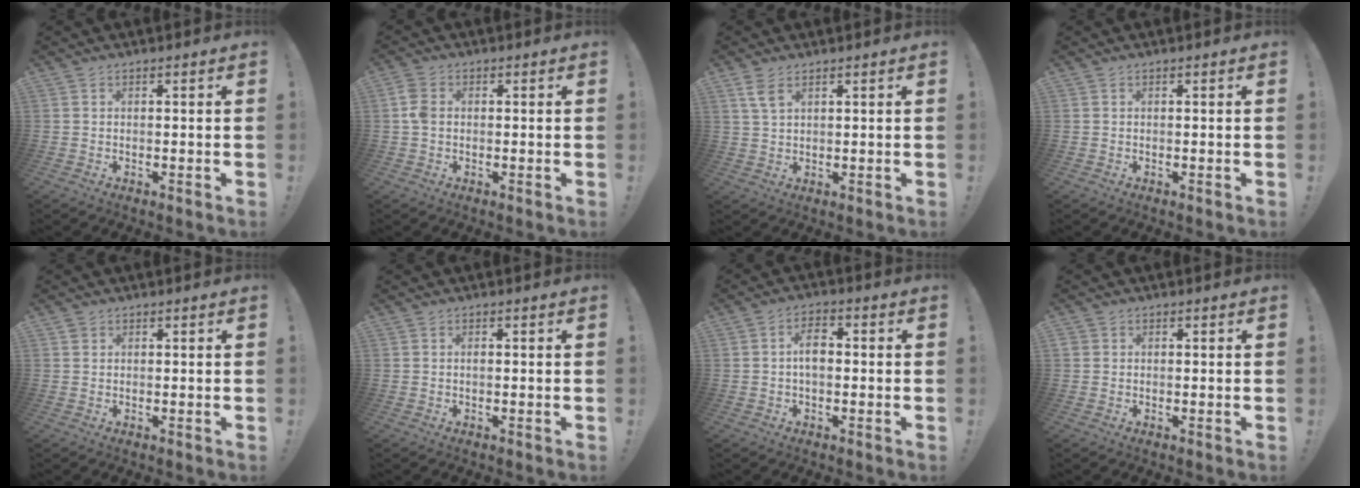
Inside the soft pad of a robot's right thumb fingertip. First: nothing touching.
{"total": 4.4, "force": [0.1, 3.0, 3.2], "torque": [-0.072, 0.006, 0.003]}
{"total": 4.4, "force": [2.6, 1.9, 3.0], "torque": [-0.055, -0.009, 0.048]}
{"total": 0.0}
{"total": 0.9, "force": [0.6, 0.7, 0.1], "torque": [-0.006, 0.001, 0.014]}
{"total": 0.0}
{"total": 5.5, "force": [0.1, 3.2, 4.5], "torque": [-0.074, 0.005, -0.002]}
{"total": 1.0, "force": [0.3, 1.0, 0.3], "torque": [-0.007, 0.002, 0.006]}